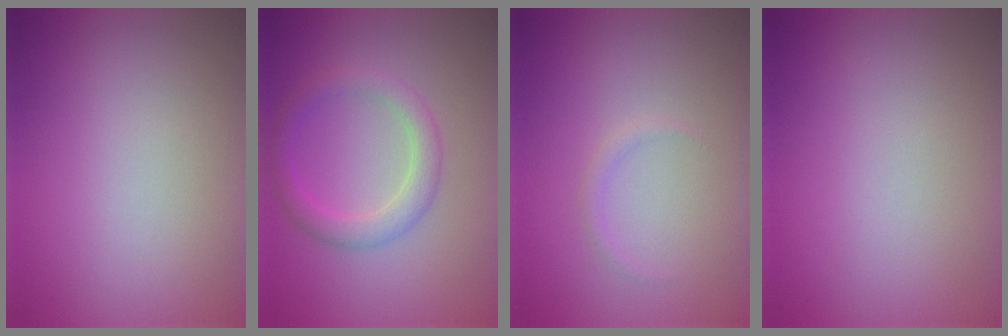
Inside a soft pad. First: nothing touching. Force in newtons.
{"total": 2.8, "press": 2.8, "slide": 0.0}
{"total": 0.7, "press": 0.7, "slide": 0.1}
{"total": 0.0}